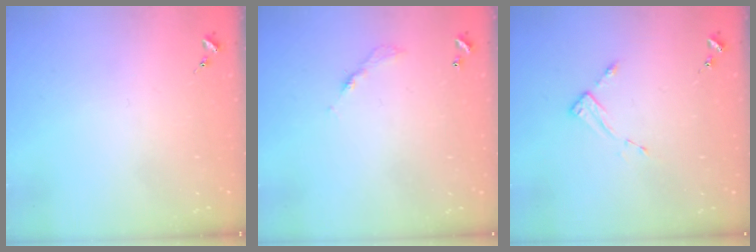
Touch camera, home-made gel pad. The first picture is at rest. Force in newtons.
{"total": 3.6, "press": 3.6, "slide": 0.2}
{"total": 2.7, "press": 2.7, "slide": 0.4}